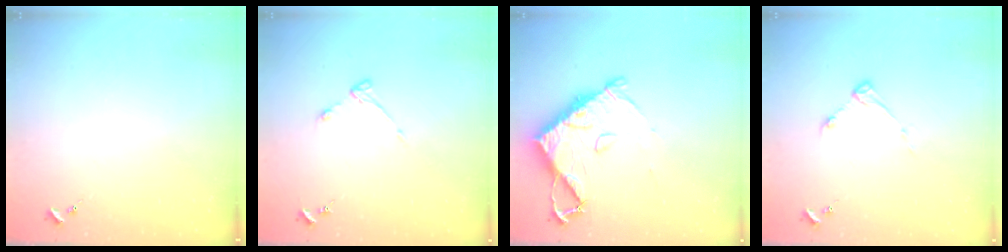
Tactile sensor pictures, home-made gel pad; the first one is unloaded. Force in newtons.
{"total": 3.6, "press": 3.6, "slide": 0.5}
{"total": 10.9, "press": 10.8, "slide": 1.4}
{"total": 4.3, "press": 4.3, "slide": 0.6}